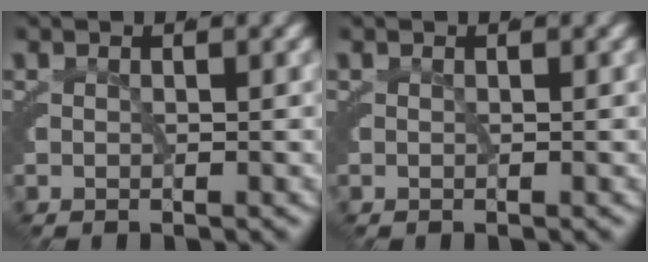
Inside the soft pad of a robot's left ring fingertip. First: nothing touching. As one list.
[{"total": 0.0}]